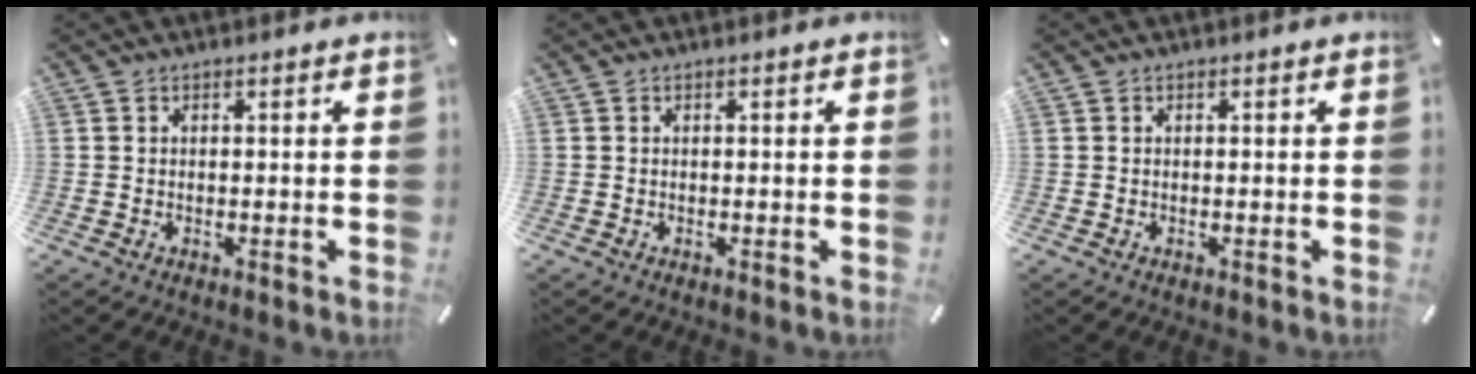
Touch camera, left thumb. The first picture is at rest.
{"total": 0.0}
{"total": 0.0}